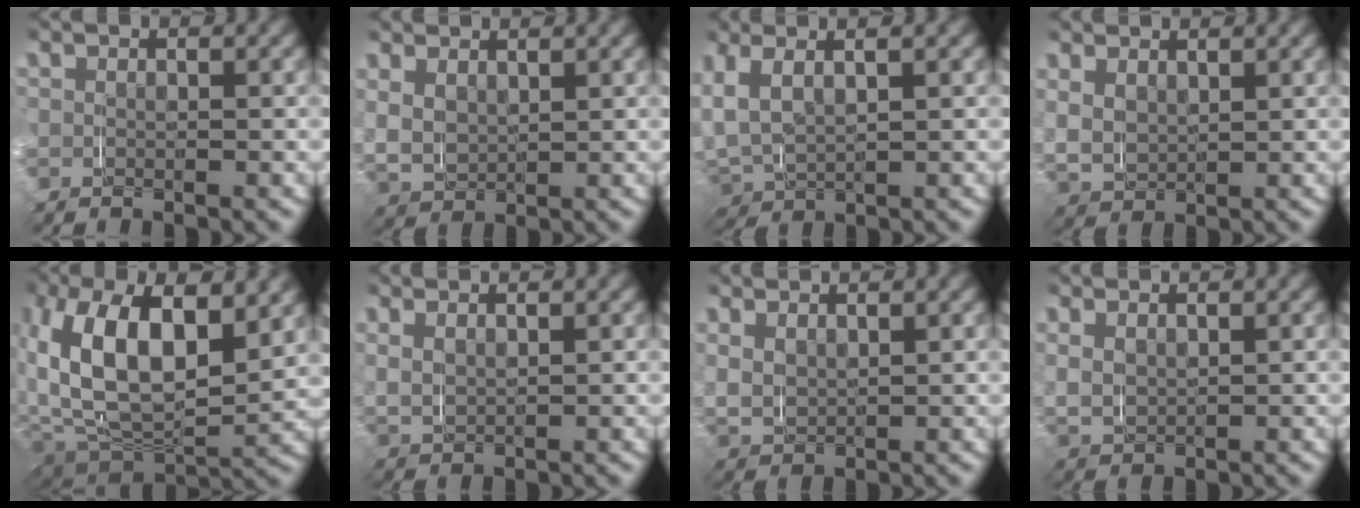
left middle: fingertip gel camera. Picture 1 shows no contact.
{"total": 3.0, "force": [2.2, 2.0, 0.2], "torque": [-0.015, -0.005, 0.039]}
{"total": 4.3, "force": [1.6, 3.2, 2.4], "torque": [-0.070, -0.009, 0.030]}
{"total": 2.7, "force": [2.2, 1.6, 0.1], "torque": [-0.013, -0.006, 0.040]}
{"total": 6.8, "force": [2.6, 3.1, 5.5], "torque": [-0.096, 0.001, 0.043]}
{"total": 2.2, "force": [2.2, -0.2, 0.0], "torque": [0.001, 0.005, 0.039]}
{"total": 2.5, "force": [2.4, 0.6, -0.1], "torque": [-0.006, 0.001, 0.044]}
{"total": 1.9, "force": [1.8, 0.3, -0.2], "torque": [0.001, 0.002, 0.035]}